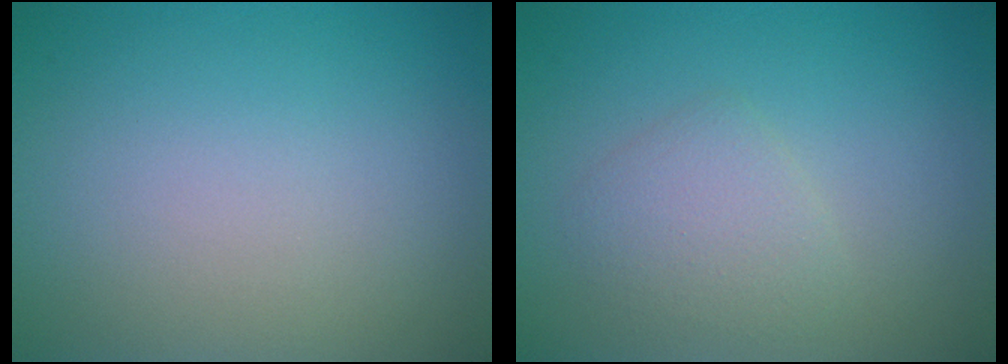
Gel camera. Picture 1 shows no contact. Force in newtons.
{"total": 2.2, "press": 2.2, "slide": 0.1}